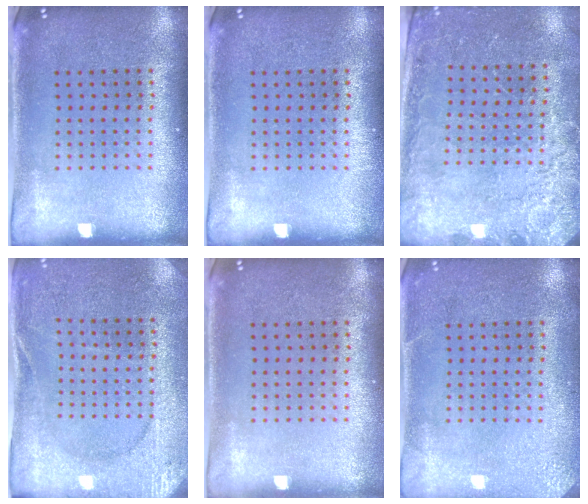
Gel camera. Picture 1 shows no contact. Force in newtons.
{"total": 0.0}
{"total": 2.4, "press": 2.4, "slide": 0.6}
{"total": 2.6, "press": 2.6, "slide": 0.4}
{"total": 0.0}
{"total": 2.7, "press": 2.6, "slide": 0.2}